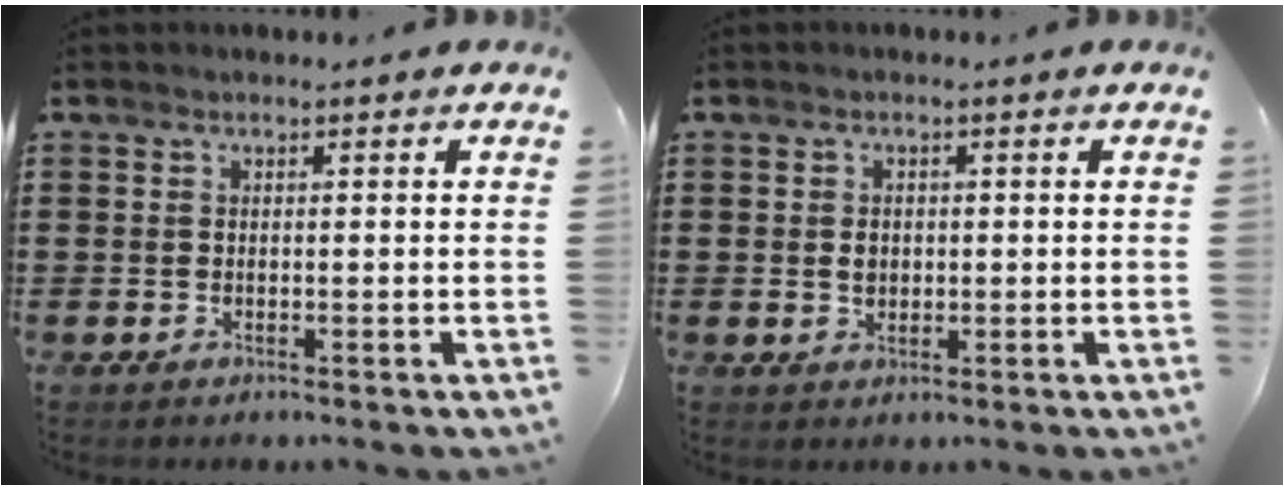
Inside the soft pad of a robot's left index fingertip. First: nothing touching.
{"total": 1.9, "force": [0.0, 1.4, 1.2], "torque": [-0.019, 0.003, -0.003]}